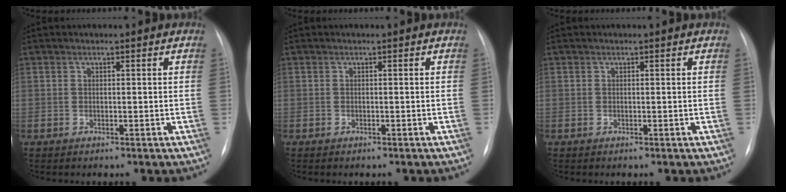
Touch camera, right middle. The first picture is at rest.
{"total": 0.8, "force": [-0.6, 0.3, 0.3], "torque": [-0.009, -0.001, -0.007]}
{"total": 0.0}